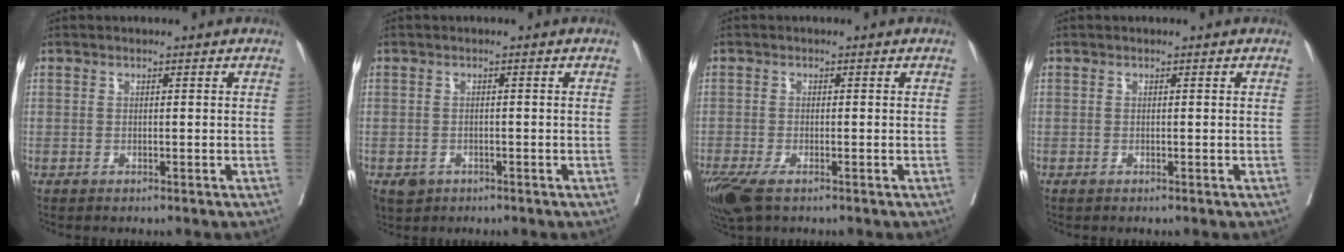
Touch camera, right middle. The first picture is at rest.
{"total": 2.8, "force": [-1.6, 2.2, 0.6], "torque": [-0.009, 0.001, -0.021]}
{"total": 6.1, "force": [-3.9, 2.2, 4.1], "torque": [-0.086, -0.019, -0.070]}
{"total": 0.0}